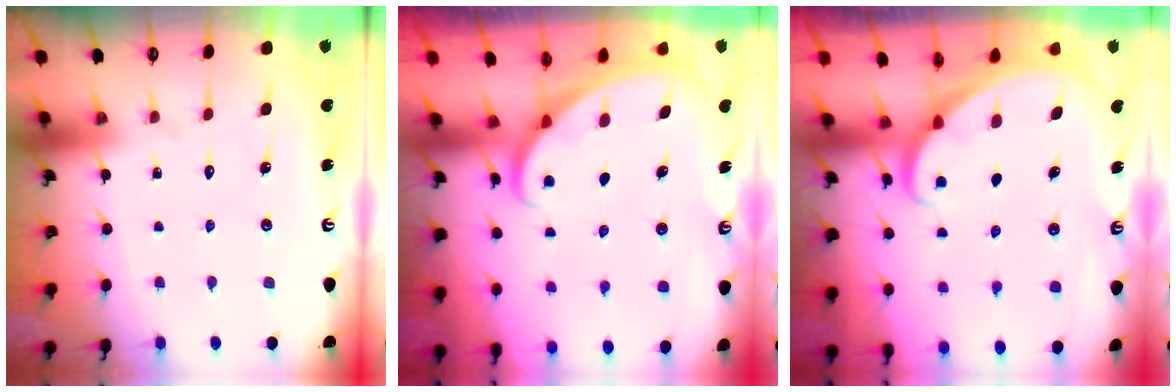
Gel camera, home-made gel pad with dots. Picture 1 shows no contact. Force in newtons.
{"total": 1.3, "press": 1.3, "slide": 0.0}
{"total": 1.6, "press": 1.6, "slide": 0.0}